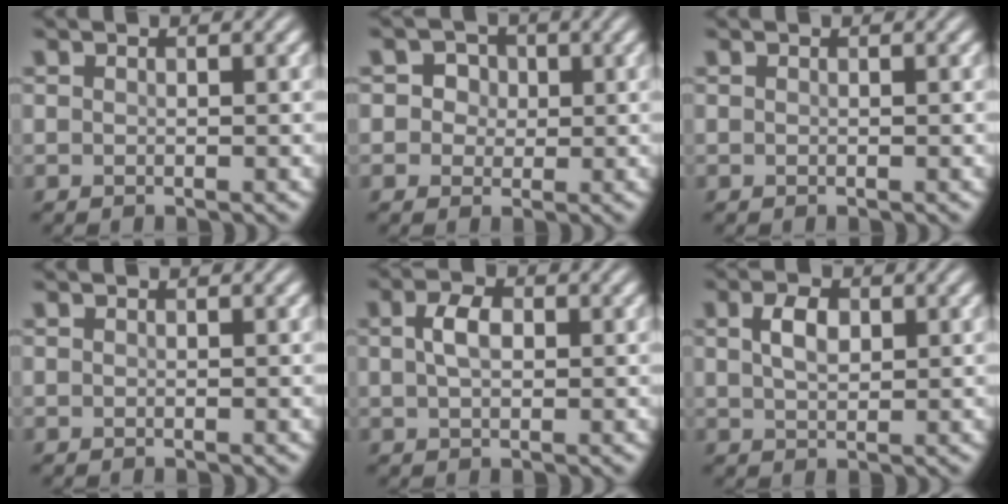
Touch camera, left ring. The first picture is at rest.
{"total": 2.8, "force": [0.8, 2.5, 1.1], "torque": [-0.005, 0.005, 0.000]}
{"total": 0.0}
{"total": 0.0}
{"total": 2.7, "force": [0.5, 1.7, 2.1], "torque": [-0.044, 0.004, 0.007]}
{"total": 2.8, "force": [0.9, 1.6, 2.1], "torque": [-0.046, 0.003, 0.018]}